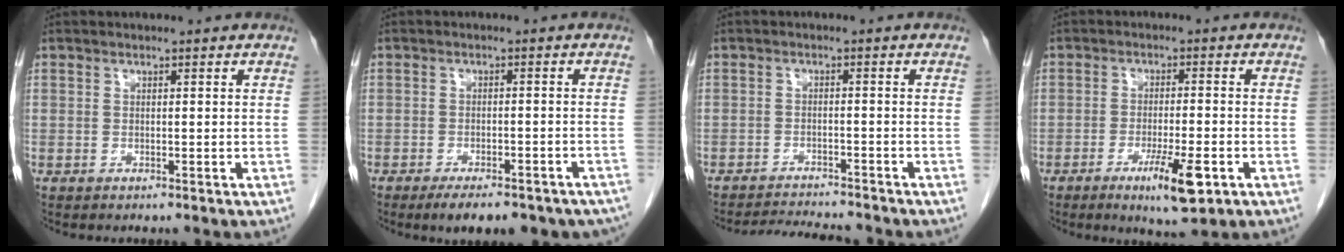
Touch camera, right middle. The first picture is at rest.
{"total": 12.4, "force": [-10.0, 4.1, 6.1], "torque": [-0.064, 0.007, -0.120]}
{"total": 6.6, "force": [-6.5, 0.1, 1.4], "torque": [-0.022, -0.008, -0.105]}
{"total": 7.2, "force": [-3.5, 0.9, 6.3], "torque": [-0.106, -0.013, -0.050]}